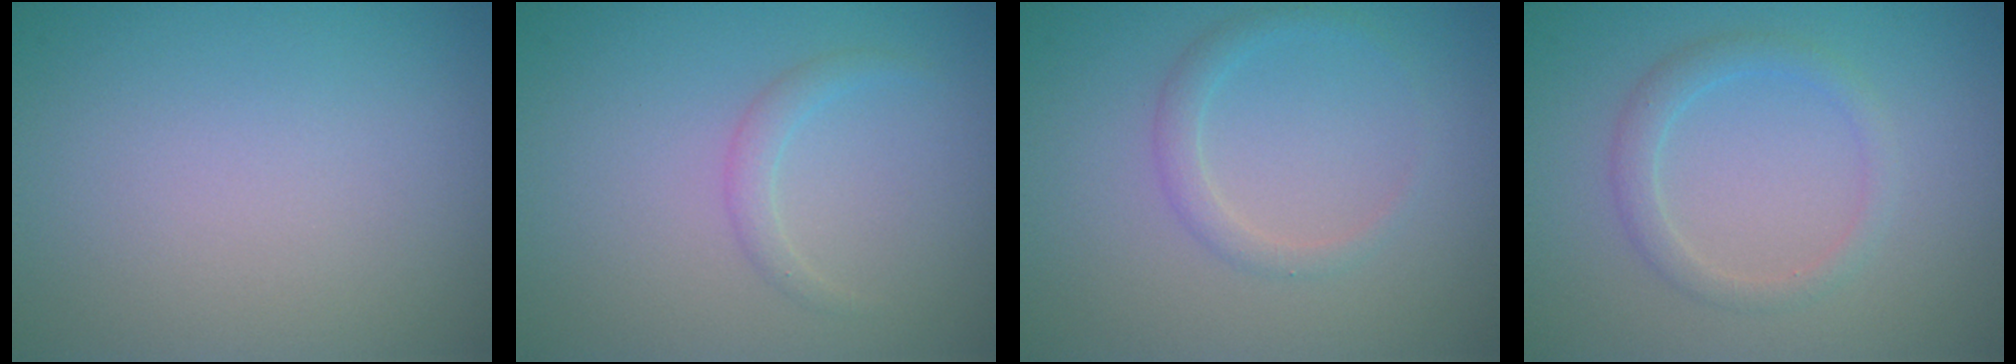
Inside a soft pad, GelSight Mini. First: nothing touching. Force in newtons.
{"total": 1.2, "press": 1.2, "slide": 0.1}
{"total": 1.5, "press": 1.5, "slide": 0.0}
{"total": 2.0, "press": 2.0, "slide": 0.2}